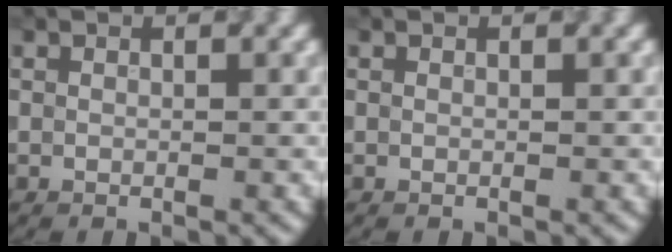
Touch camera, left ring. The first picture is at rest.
{"total": 0.0}